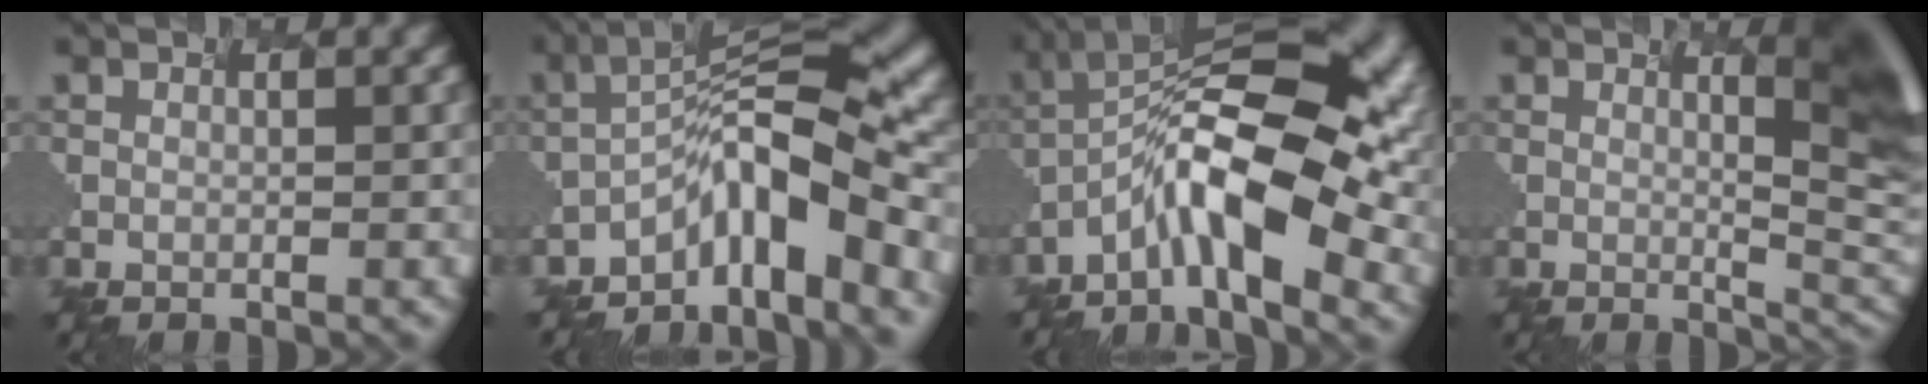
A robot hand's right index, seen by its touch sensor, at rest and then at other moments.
{"total": 7.2, "force": [-5.1, 0.8, 4.9], "torque": [-0.089, 0.011, -0.091]}
{"total": 11.6, "force": [-4.5, 3.7, 10.0], "torque": [-0.179, 0.010, -0.075]}
{"total": 7.9, "force": [2.3, 1.9, 7.3], "torque": [-0.064, 0.010, 0.036]}